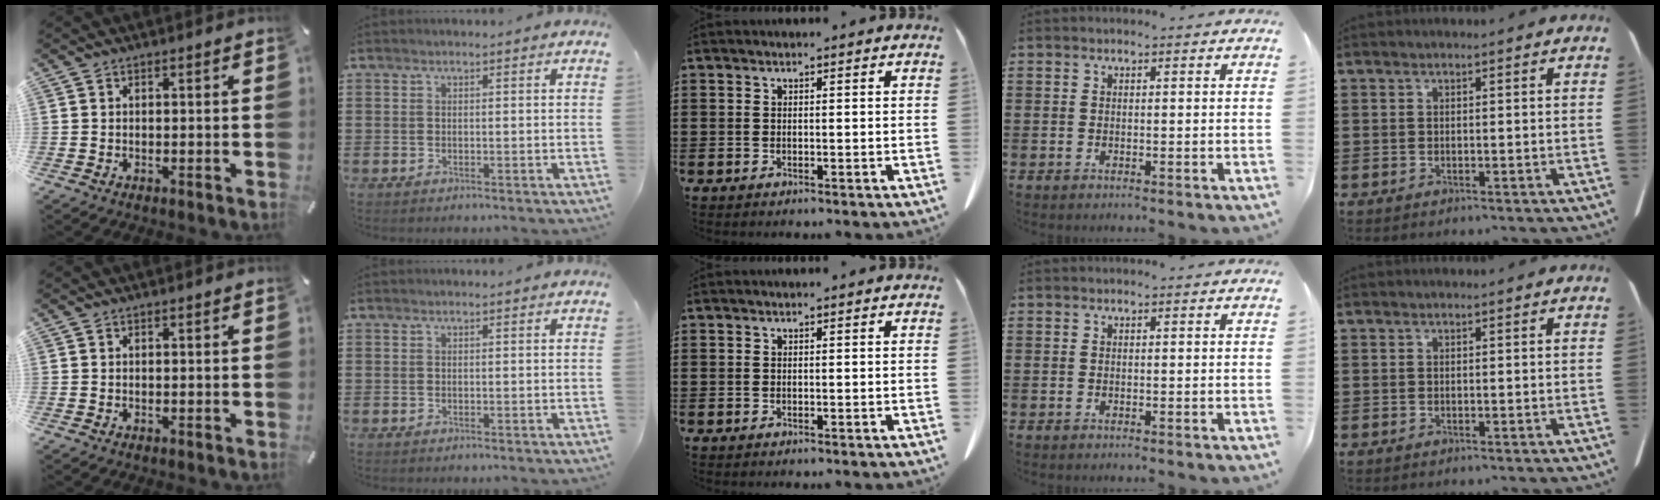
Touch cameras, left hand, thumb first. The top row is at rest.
{}